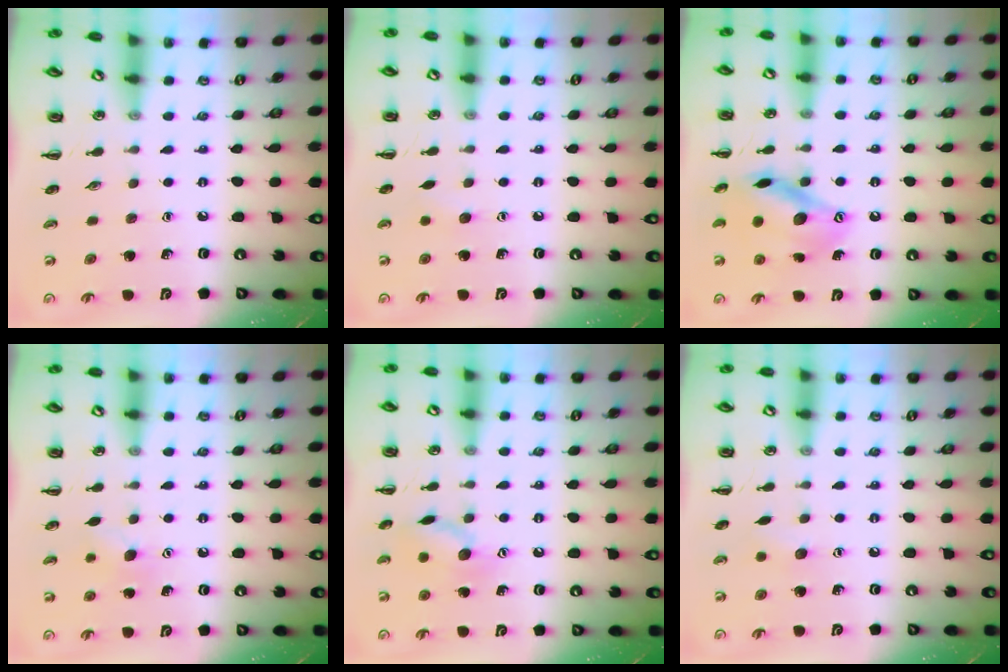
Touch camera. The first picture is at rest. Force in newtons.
{"total": 4.0, "press": 3.9, "slide": 0.9}
{"total": 15.6, "press": 15.6, "slide": 0.8}
{"total": 5.9, "press": 5.7, "slide": 1.3}
{"total": 10.3, "press": 10.3, "slide": 0.5}
{"total": 4.3, "press": 4.2, "slide": 1.2}